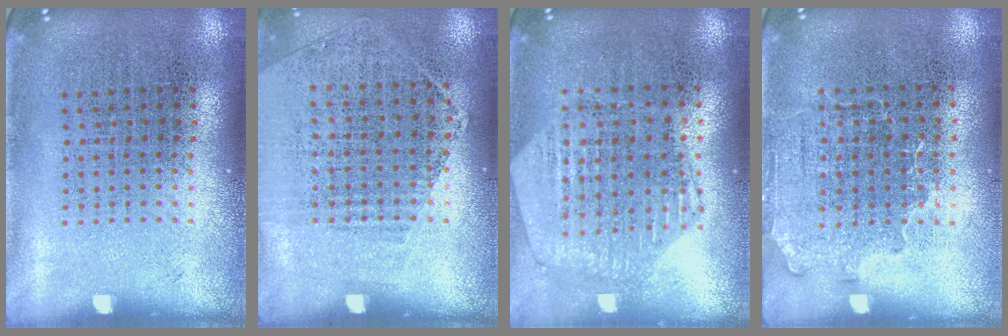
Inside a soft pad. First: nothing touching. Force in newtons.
{"total": 1.2, "press": 1.0, "slide": 0.7}
{"total": 1.2, "press": 1.1, "slide": 0.3}
{"total": 1.4, "press": 1.1, "slide": 0.8}